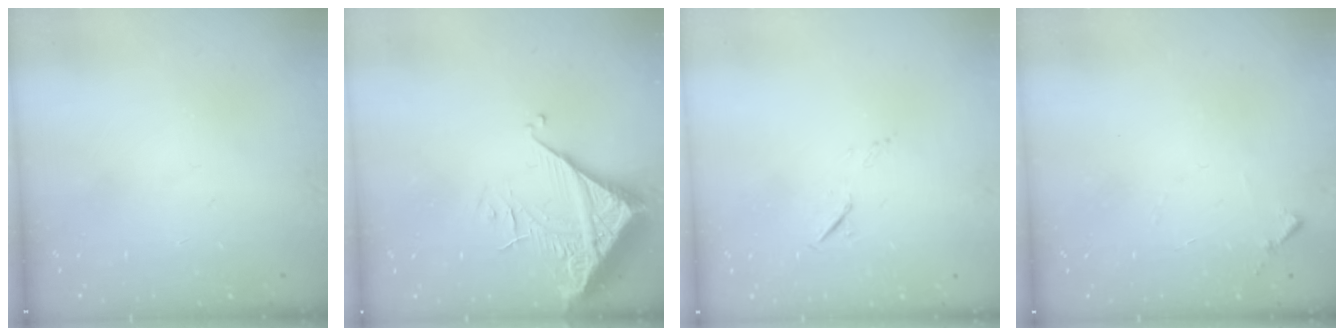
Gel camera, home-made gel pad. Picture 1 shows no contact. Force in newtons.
{"total": 6.7, "press": 6.7, "slide": 0.7}
{"total": 5.5, "press": 5.3, "slide": 1.5}
{"total": 6.8, "press": 6.8, "slide": 0.6}